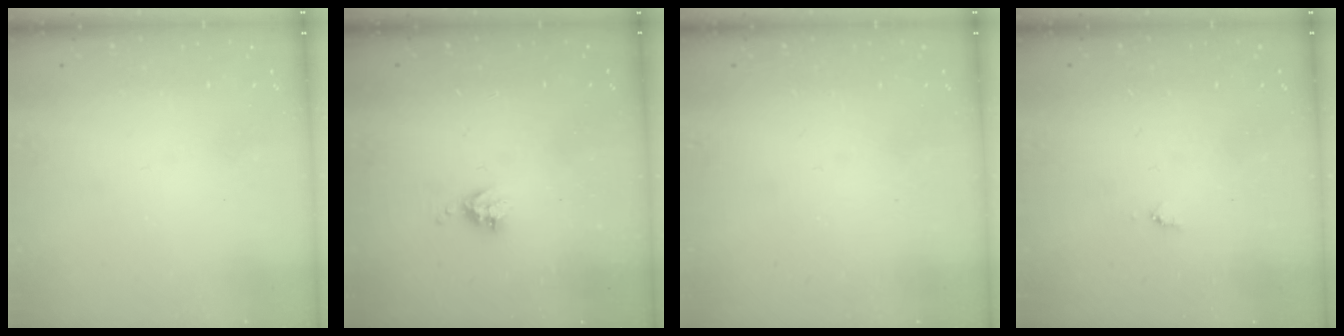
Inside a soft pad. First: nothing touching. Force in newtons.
{"total": 4.8, "press": 4.8, "slide": 0.4}
{"total": 0.0}
{"total": 3.5, "press": 3.5, "slide": 0.5}